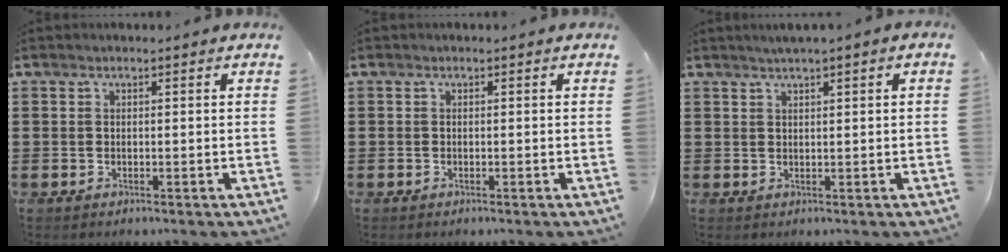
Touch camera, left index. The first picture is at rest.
{"total": 0.0}
{"total": 1.1, "force": [0.8, -0.2, 0.8], "torque": [-0.014, 0.000, 0.015]}